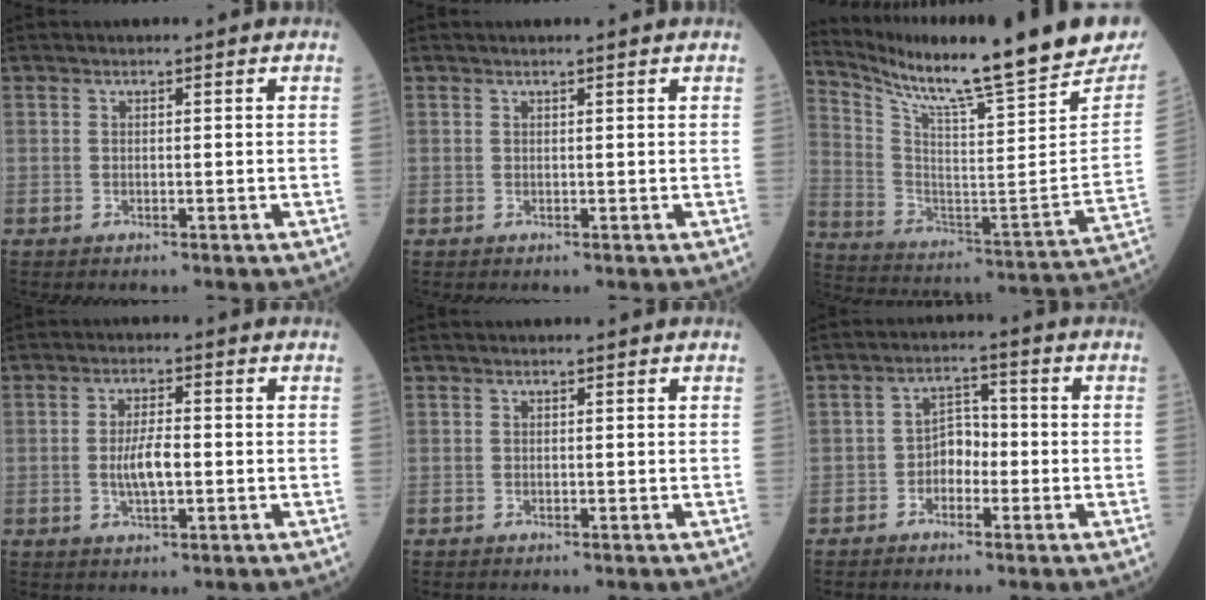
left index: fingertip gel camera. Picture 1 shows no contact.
{"total": 1.0, "force": [0.9, -0.2, 0.4], "torque": [-0.014, 0.002, 0.016]}
{"total": 27.1, "force": [23.6, 1.2, 13.3], "torque": [-0.231, -0.092, 0.337]}
{"total": 5.0, "force": [-0.7, 1.4, 4.7], "torque": [-0.099, 0.001, -0.012]}
{"total": 0.0}
{"total": 4.1, "force": [-1.4, 2.5, 2.9], "torque": [-0.046, 0.014, -0.032]}